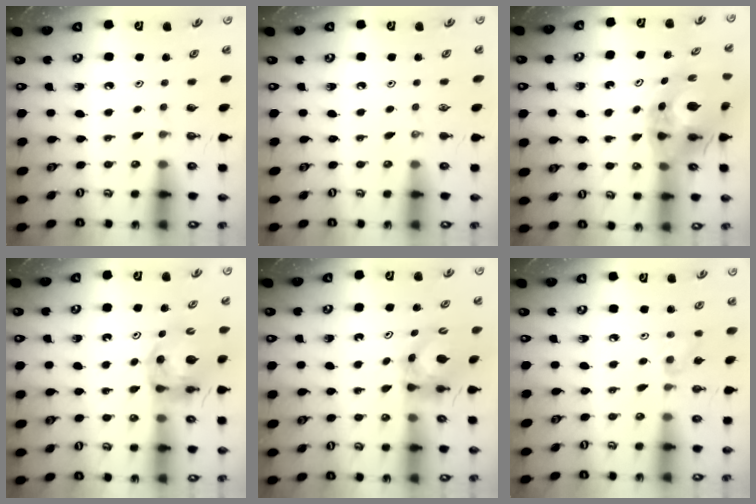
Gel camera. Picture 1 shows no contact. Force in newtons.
{"total": 0.0}
{"total": 11.2, "press": 11.1, "slide": 1.5}
{"total": 10.9, "press": 10.8, "slide": 1.2}
{"total": 5.8, "press": 5.8, "slide": 0.5}
{"total": 5.0, "press": 4.9, "slide": 0.9}